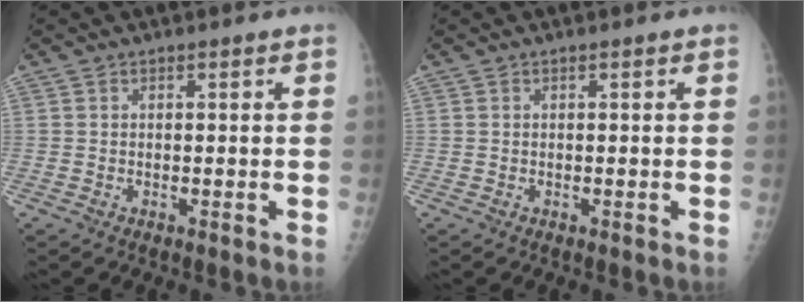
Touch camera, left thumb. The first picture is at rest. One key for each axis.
{"total": 0.0}